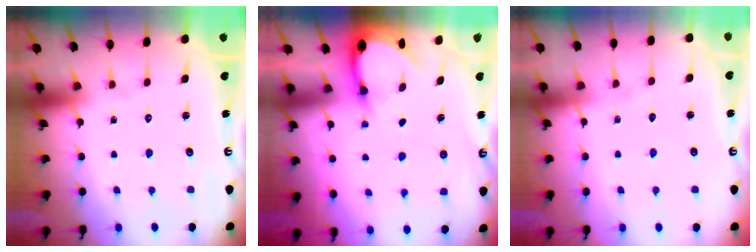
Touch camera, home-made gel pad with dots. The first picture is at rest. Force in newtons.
{"total": 3.6, "press": 3.6, "slide": 0.2}
{"total": 3.1, "press": 3.1, "slide": 0.3}